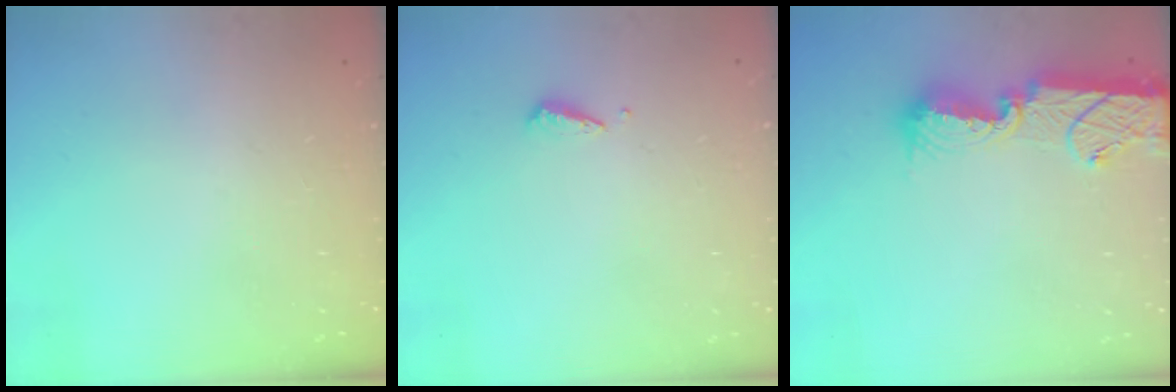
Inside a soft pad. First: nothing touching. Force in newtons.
{"total": 2.9, "press": 2.9, "slide": 0.4}
{"total": 13.4, "press": 13.2, "slide": 2.3}